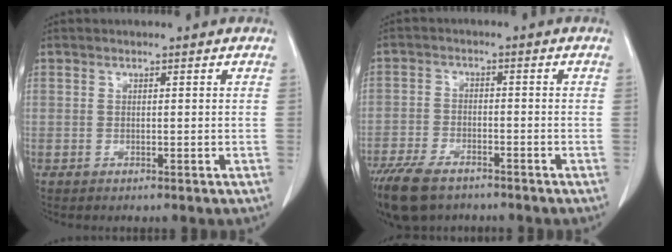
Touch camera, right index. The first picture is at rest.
{"total": 10.1, "force": [-7.7, 4.2, 5.1], "torque": [-0.099, -0.014, -0.131]}